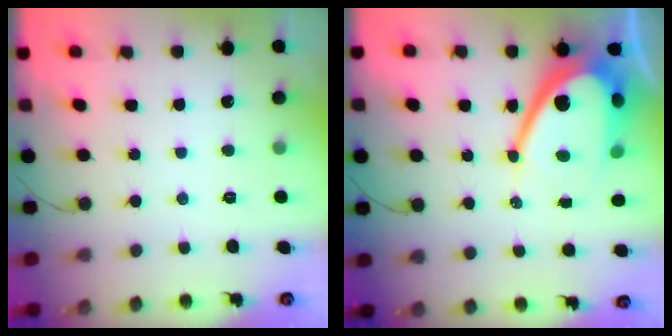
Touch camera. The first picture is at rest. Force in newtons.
{"total": 17.2, "press": 17.2, "slide": 1.5}